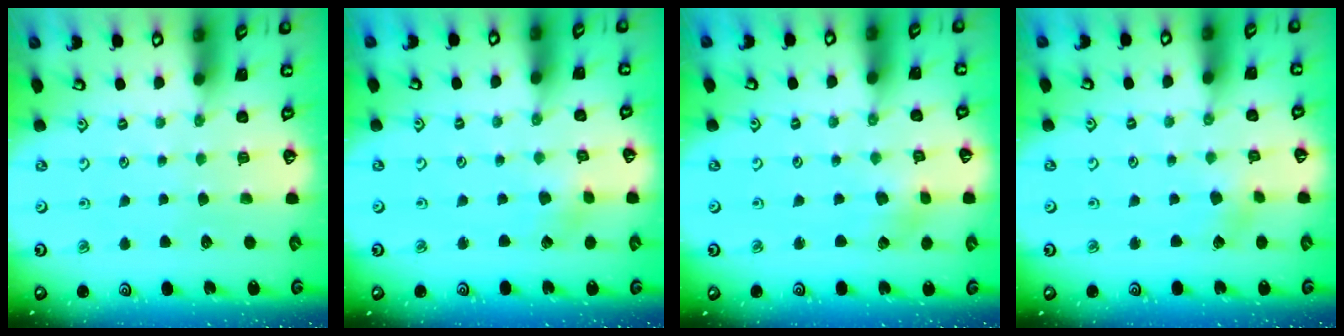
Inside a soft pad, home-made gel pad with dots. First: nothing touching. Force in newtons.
{"total": 1.5, "press": 1.5, "slide": 0.2}
{"total": 2.3, "press": 2.3, "slide": 0.6}
{"total": 2.2, "press": 2.2, "slide": 0.3}